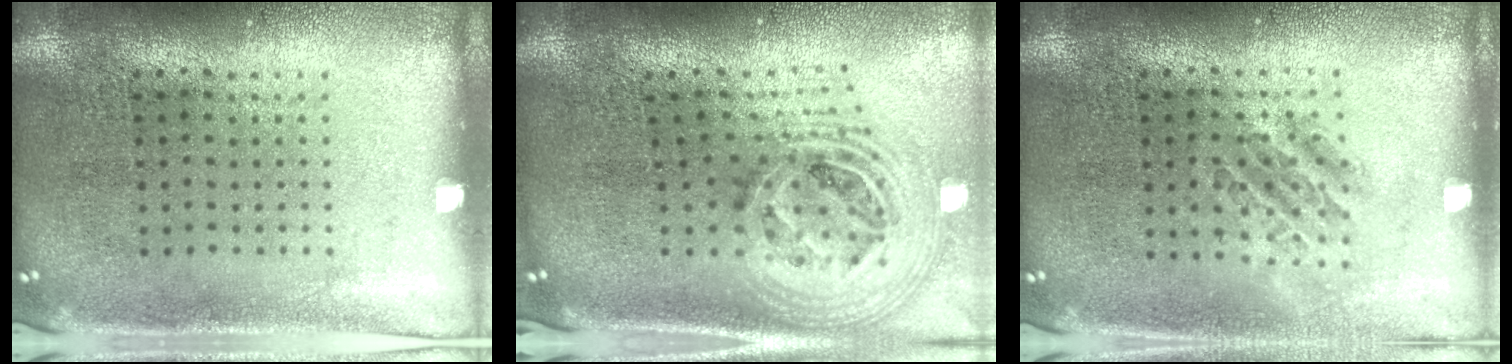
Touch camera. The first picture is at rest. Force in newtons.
{"total": 2.8, "press": 1.9, "slide": 2.1}
{"total": 1.2, "press": 1.1, "slide": 0.4}